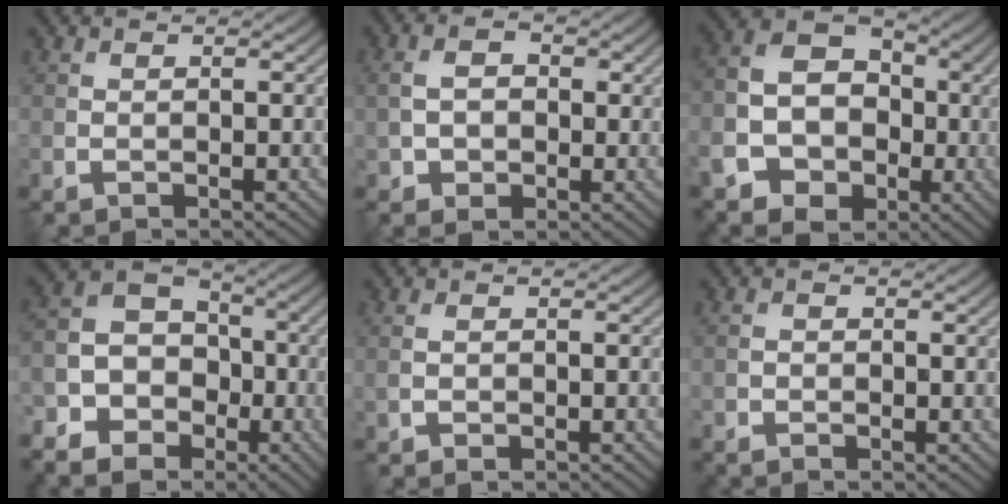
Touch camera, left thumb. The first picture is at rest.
{"total": 4.6, "force": [0.1, 3.4, 3.2], "torque": [-0.062, 0.002, 0.006]}
{"total": 10.2, "force": [-3.6, 7.9, 5.4], "torque": [-0.107, -0.019, -0.074]}
{"total": 12.2, "force": [-6.9, 8.9, 4.9], "torque": [-0.128, -0.032, -0.115]}
{"total": 1.3, "force": [-0.6, 0.7, 1.0], "torque": [-0.023, 0.000, -0.010]}
{"total": 1.1, "force": [-0.9, 0.7, 0.4], "torque": [-0.008, -0.001, -0.017]}